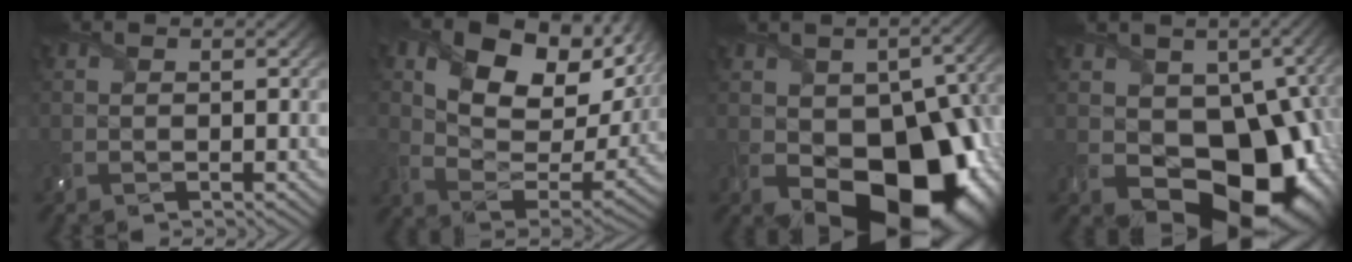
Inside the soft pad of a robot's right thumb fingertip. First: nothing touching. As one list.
[{"total": 15.3, "force": [6.6, 9.2, 10.2], "torque": [-0.162, 0.000, 0.114]}, {"total": 18.3, "force": [-4.8, 11.8, 13.2], "torque": [-0.169, -0.047, -0.043]}, {"total": 16.5, "force": [-2.4, 11.7, 11.4], "torque": [-0.153, -0.054, -0.005]}]